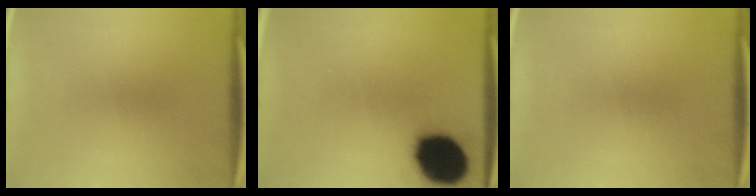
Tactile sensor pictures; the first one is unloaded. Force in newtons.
{"total": 17.4}
{"total": 0.0}